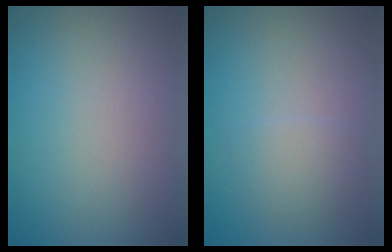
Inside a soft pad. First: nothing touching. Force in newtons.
{"total": 1.8, "press": 1.8, "slide": 0.1}